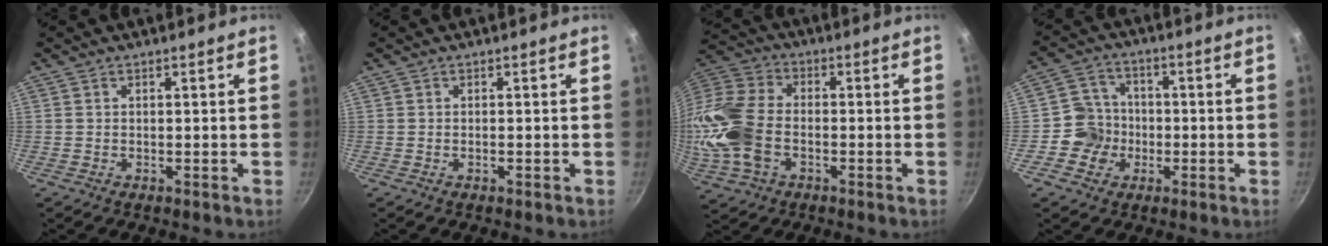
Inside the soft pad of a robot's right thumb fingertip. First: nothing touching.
{"total": 0.6, "force": [-0.3, 0.2, 0.4], "torque": [-0.008, 0.002, -0.006]}
{"total": 17.1, "force": [-3.6, 11.2, 12.3], "torque": [-0.270, 0.028, -0.084]}
{"total": 7.1, "force": [-1.8, 6.7, 1.7], "torque": [0.001, 0.024, -0.048]}